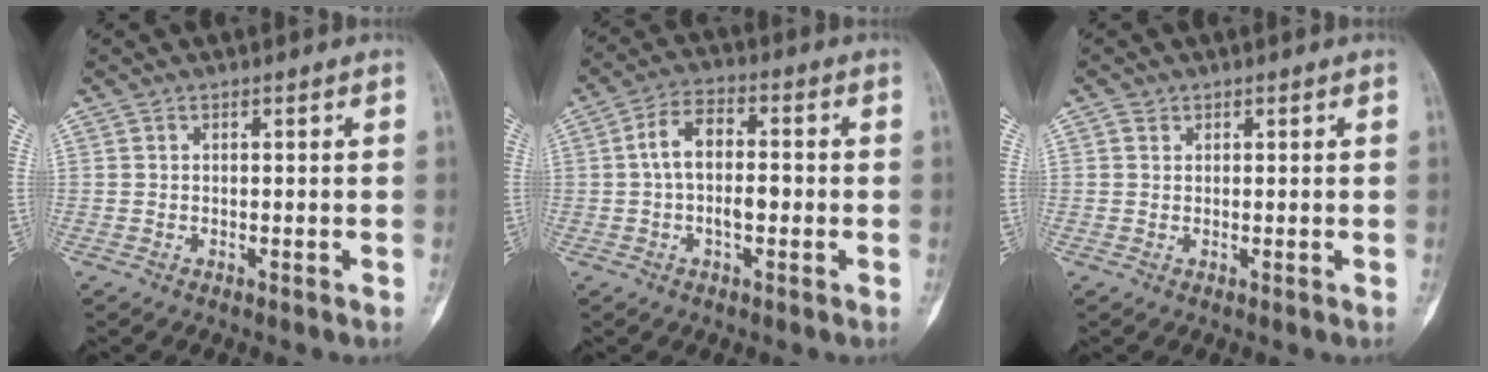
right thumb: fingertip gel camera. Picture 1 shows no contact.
{"total": 8.0, "force": [-0.3, 4.2, 6.8], "torque": [-0.125, 0.025, -0.014]}
{"total": 1.1, "force": [0.5, 0.9, 0.2], "torque": [0.004, -0.001, 0.006]}